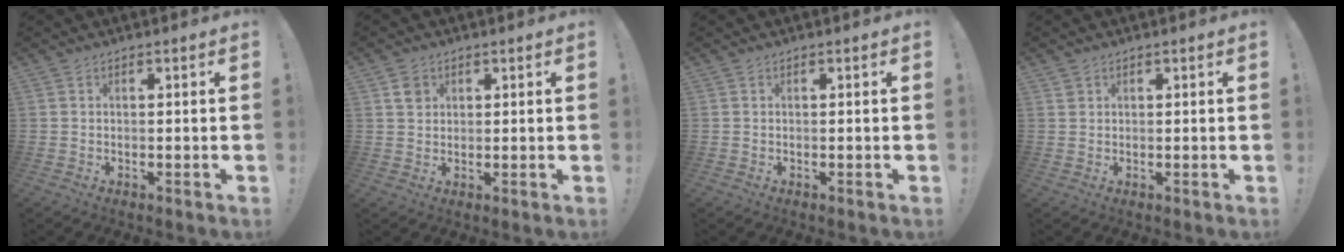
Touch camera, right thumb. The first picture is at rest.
{"total": 3.1, "force": [1.6, 2.4, 1.0], "torque": [-0.001, -0.006, 0.027]}
{"total": 0.0}
{"total": 1.0, "force": [0.8, 0.5, 0.3], "torque": [0.001, -0.004, 0.014]}